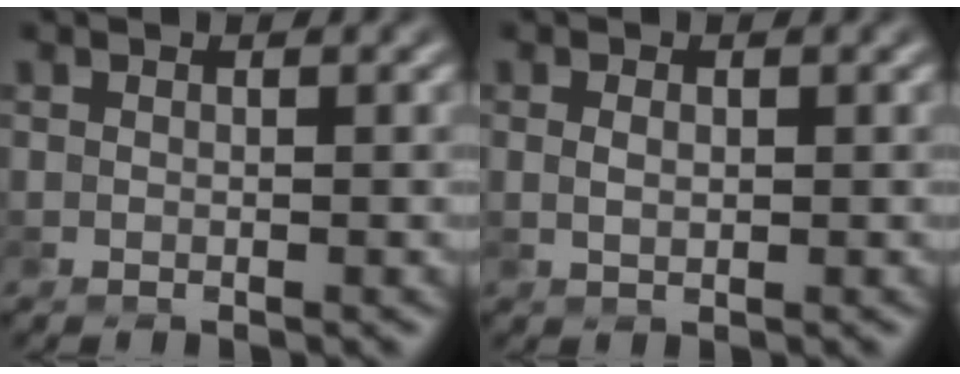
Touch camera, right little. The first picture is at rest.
{"total": 0.9, "force": [-0.2, 0.4, 0.8], "torque": [-0.016, -0.003, -0.002]}